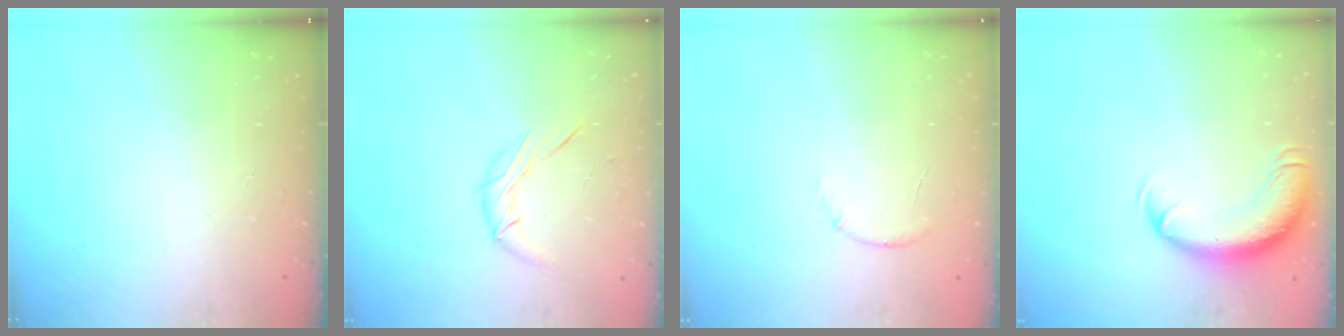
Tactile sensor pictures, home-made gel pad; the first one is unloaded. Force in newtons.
{"total": 6.8, "press": 6.8, "slide": 0.7}
{"total": 5.8, "press": 5.4, "slide": 2.2}
{"total": 10.6, "press": 10.3, "slide": 2.5}